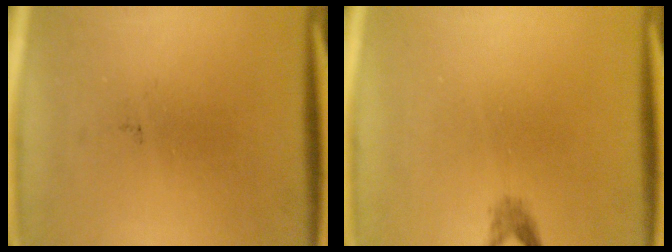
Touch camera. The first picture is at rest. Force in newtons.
{"total": 1.2}